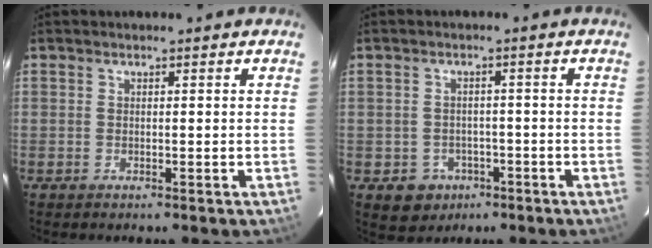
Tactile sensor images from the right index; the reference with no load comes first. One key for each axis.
{"total": 5.6, "fx": -2.5, "fy": 5.0, "fz": 1.0, "tx": -0.030, "ty": 0.017, "tz": -0.023}